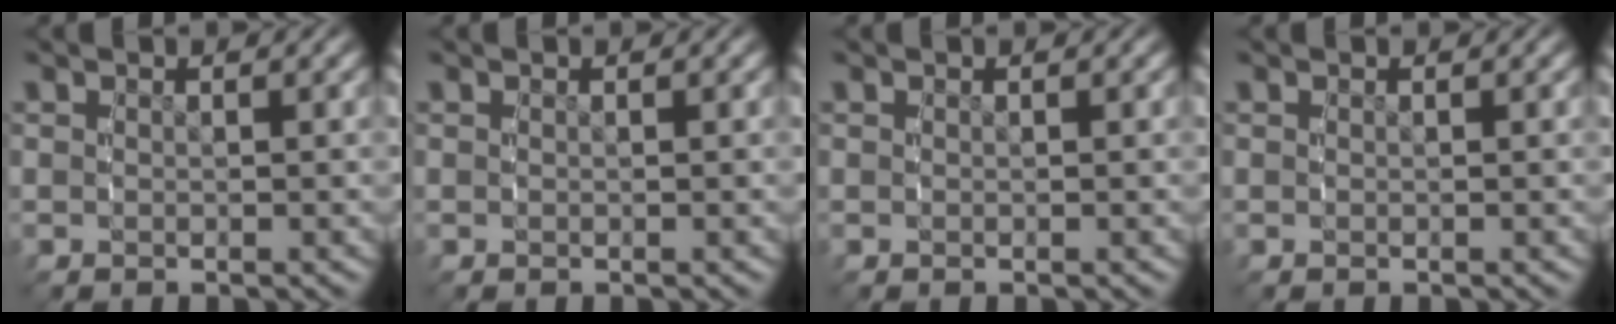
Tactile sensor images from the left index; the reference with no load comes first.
{"total": 0.0}
{"total": 0.0}
{"total": 0.0}